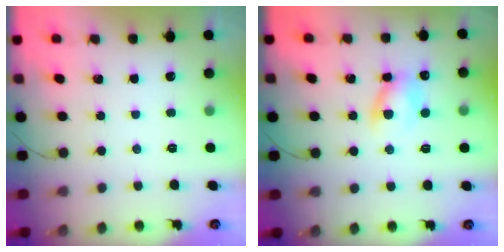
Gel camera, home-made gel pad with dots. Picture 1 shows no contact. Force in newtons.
{"total": 7.4, "press": 7.3, "slide": 1.4}